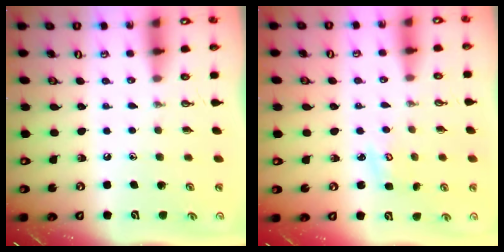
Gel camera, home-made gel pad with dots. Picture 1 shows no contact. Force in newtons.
{"total": 3.0, "press": 3.0, "slide": 0.3}